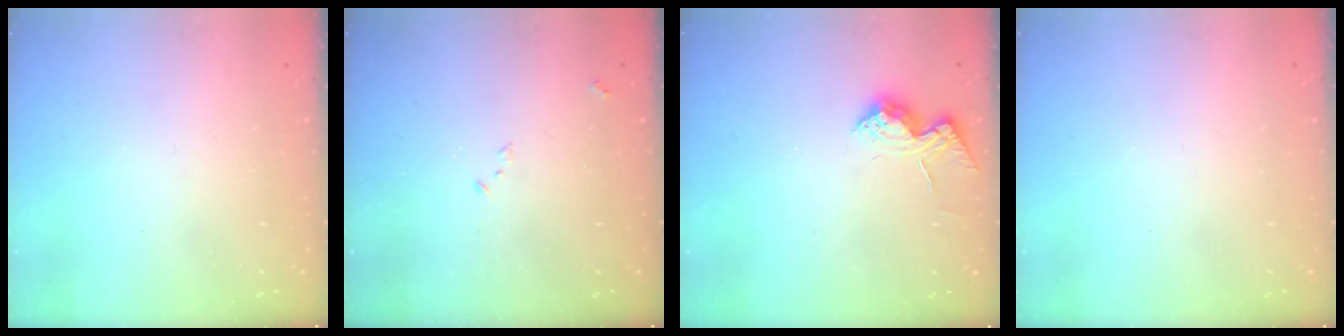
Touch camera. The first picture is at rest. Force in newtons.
{"total": 7.2, "press": 7.2, "slide": 0.9}
{"total": 12.1, "press": 12.1, "slide": 0.5}
{"total": 0.0}